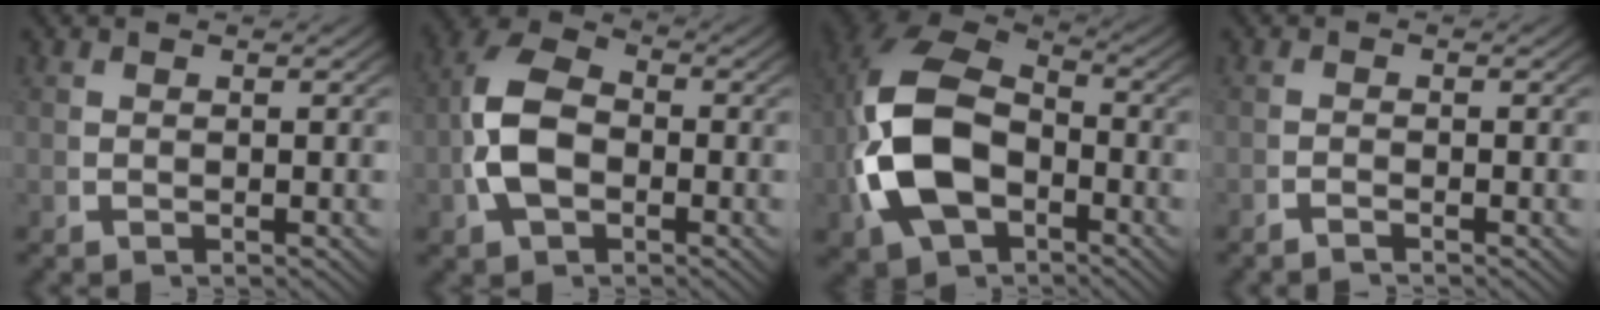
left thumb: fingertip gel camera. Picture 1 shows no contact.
{"total": 8.2, "force": [-0.4, 5.8, 5.7], "torque": [-0.133, -0.019, 0.000]}
{"total": 13.6, "force": [-1.5, 9.8, 9.3], "torque": [-0.230, -0.043, -0.004]}
{"total": 1.0, "force": [-1.0, -0.1, 0.1], "torque": [0.003, -0.002, -0.022]}